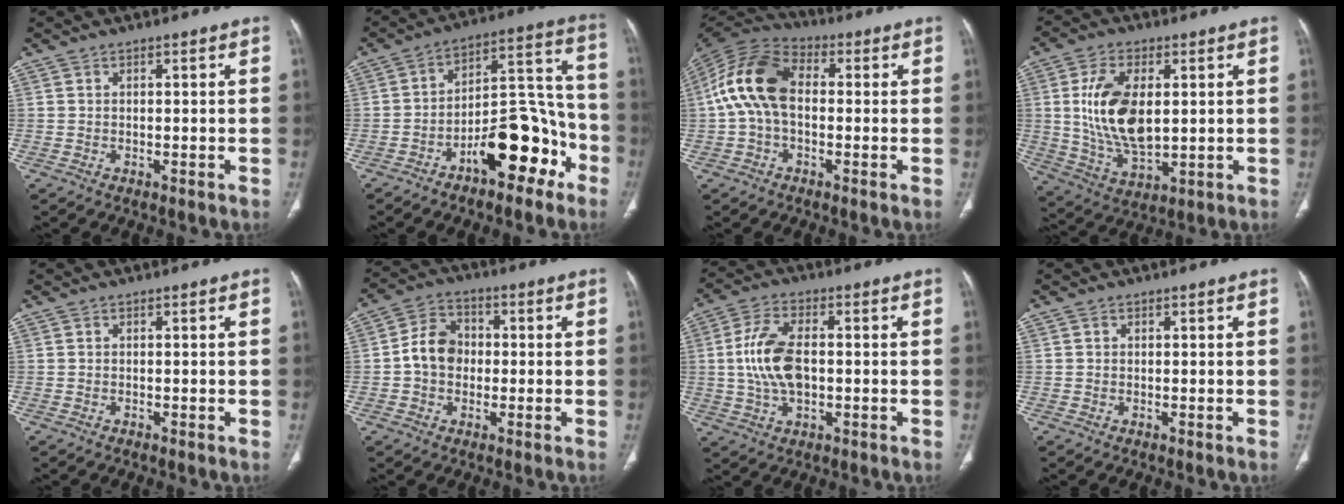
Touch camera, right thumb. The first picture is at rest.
{"total": 15.9, "force": [-8.1, 7.3, 11.6], "torque": [-0.138, 0.085, -0.126]}
{"total": 13.1, "force": [0.3, 8.3, 10.2], "torque": [-0.197, 0.034, -0.006]}
{"total": 14.5, "force": [1.8, 7.9, 12.1], "torque": [-0.225, -0.013, 0.043]}
{"total": 0.0}
{"total": 7.7, "force": [-0.4, 6.3, 4.5], "torque": [-0.062, 0.024, -0.018]}
{"total": 10.7, "force": [0.0, 5.8, 8.9], "torque": [-0.182, 0.010, -0.001]}
{"total": 0.0}